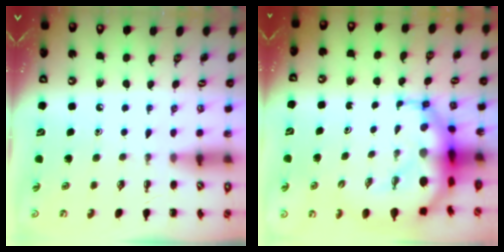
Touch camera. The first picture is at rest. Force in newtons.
{"total": 10.8, "press": 10.3, "slide": 3.0}